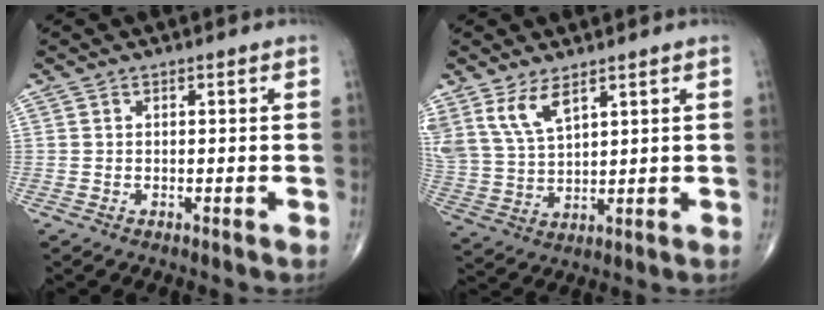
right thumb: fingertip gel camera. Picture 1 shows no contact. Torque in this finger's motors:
{"motor_torque": [0.09, 0.22, 0.62, 0.55, 0.06]}